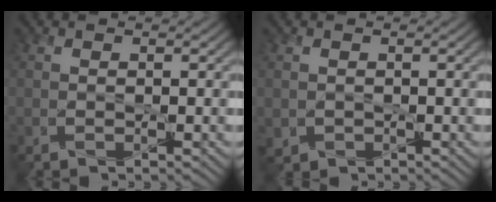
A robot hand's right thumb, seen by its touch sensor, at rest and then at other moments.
{"total": 1.5, "force": [-0.2, 1.5, 0.0], "torque": [-0.006, -0.013, -0.004]}